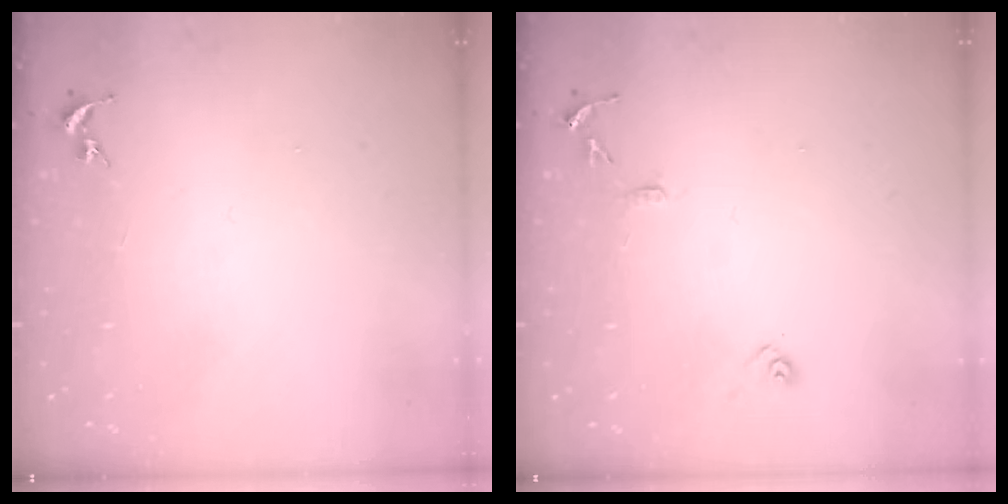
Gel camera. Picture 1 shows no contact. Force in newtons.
{"total": 9.0, "press": 8.9, "slide": 0.8}